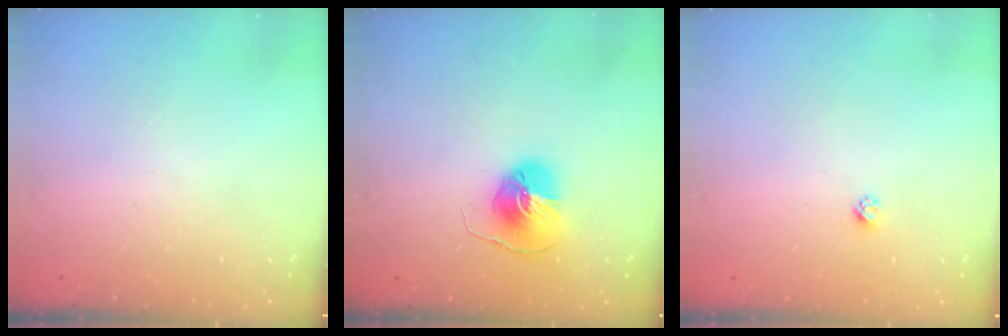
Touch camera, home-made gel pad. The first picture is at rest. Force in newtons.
{"total": 9.6, "press": 9.6, "slide": 0.8}
{"total": 2.3, "press": 2.3, "slide": 0.2}